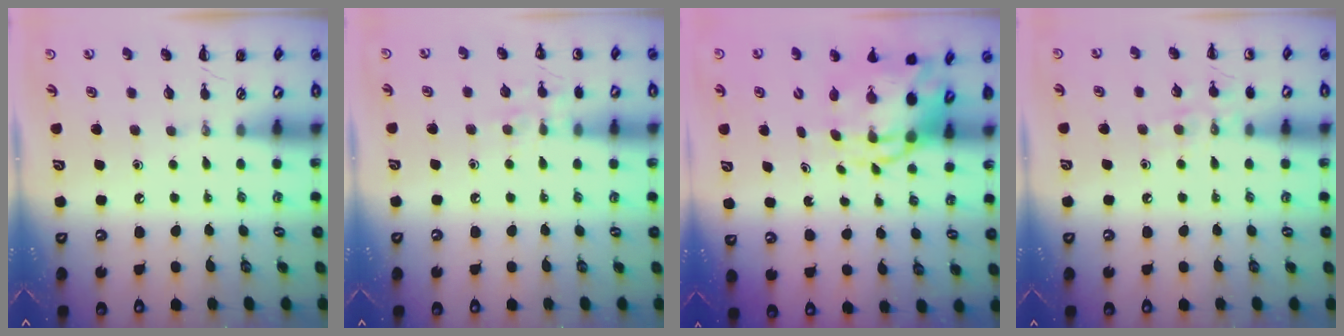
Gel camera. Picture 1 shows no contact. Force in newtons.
{"total": 6.2, "press": 6.1, "slide": 1.4}
{"total": 6.0, "press": 5.8, "slide": 1.5}
{"total": 7.7, "press": 7.6, "slide": 1.5}